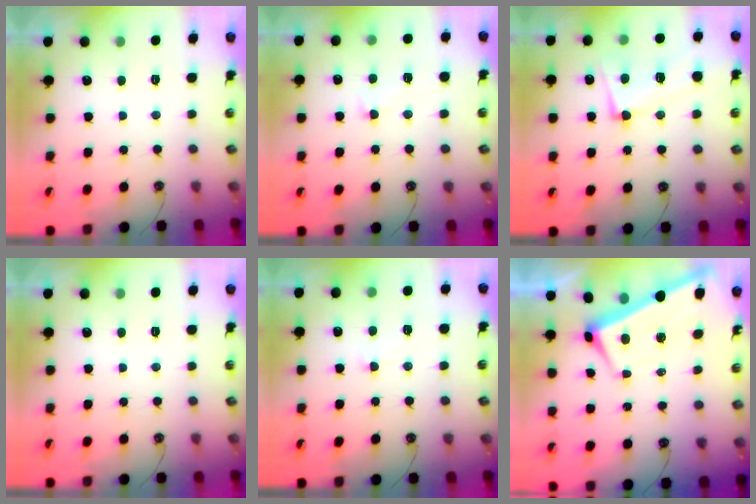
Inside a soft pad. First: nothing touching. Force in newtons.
{"total": 2.1, "press": 2.1, "slide": 0.6}
{"total": 5.3, "press": 5.0, "slide": 1.9}
{"total": 0.0}
{"total": 3.0, "press": 3.0, "slide": 0.3}
{"total": 1.8, "press": 1.5, "slide": 0.9}